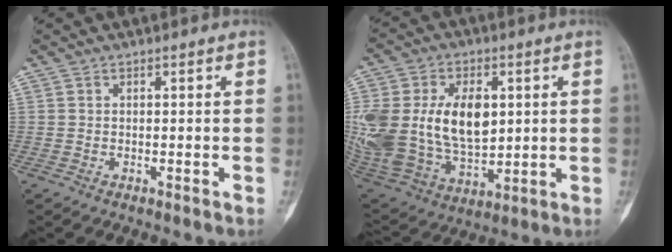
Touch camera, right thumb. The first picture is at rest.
{"total": 26.1, "force": [3.7, 16.6, 19.8], "torque": [-0.419, 0.002, 0.085]}